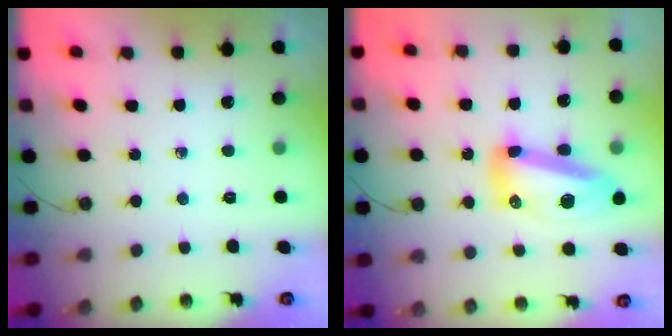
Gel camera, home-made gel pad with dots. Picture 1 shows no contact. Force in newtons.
{"total": 15.0, "press": 14.9, "slide": 1.4}